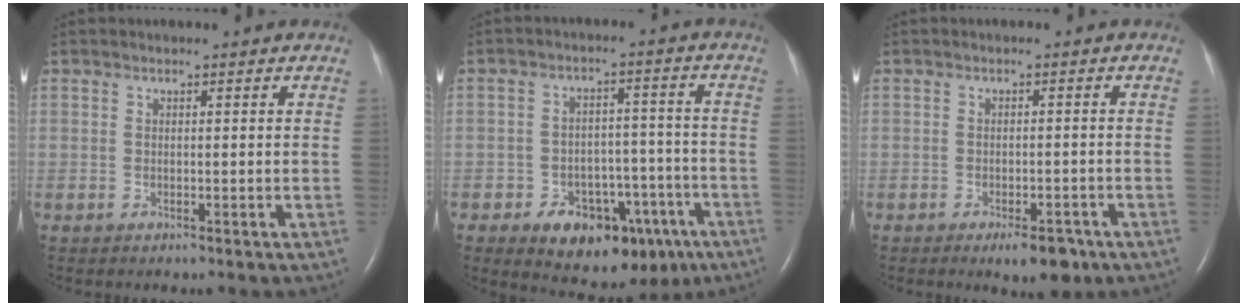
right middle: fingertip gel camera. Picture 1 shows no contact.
{"total": 12.9, "force": [-7.3, 7.2, 7.8], "torque": [-0.090, 0.025, -0.095]}
{"total": 4.4, "force": [-2.9, 1.6, 3.0], "torque": [-0.040, -0.001, -0.035]}